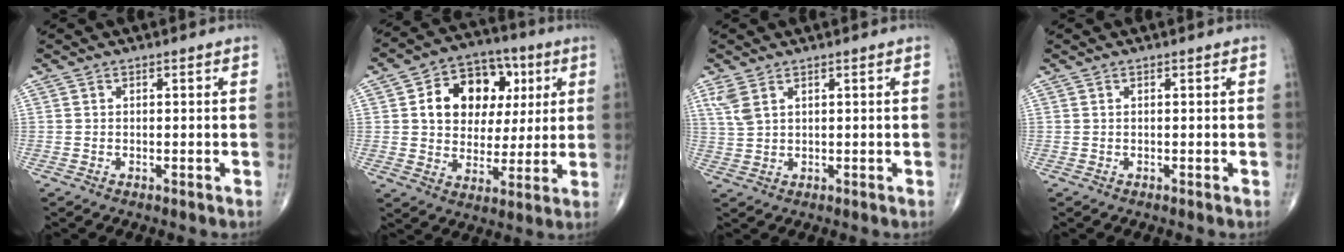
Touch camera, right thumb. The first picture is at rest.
{"total": 15.7, "force": [4.1, 11.8, 9.5], "torque": [-0.104, 0.009, 0.067]}
{"total": 3.5, "force": [2.0, 1.6, 2.5], "torque": [-0.059, 0.003, 0.051]}
{"total": 0.0}